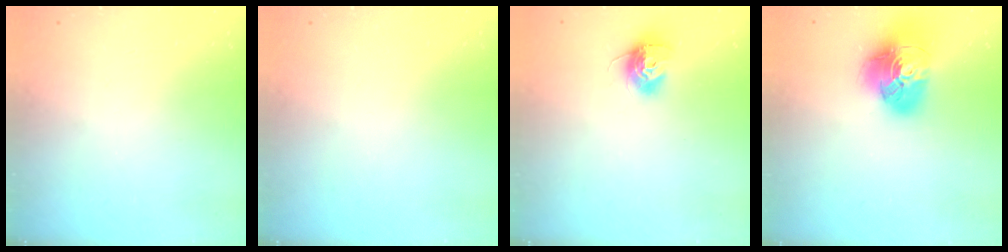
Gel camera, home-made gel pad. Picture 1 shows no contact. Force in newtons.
{"total": 0.0}
{"total": 10.2, "press": 10.2, "slide": 0.4}
{"total": 18.0, "press": 17.9, "slide": 2.0}